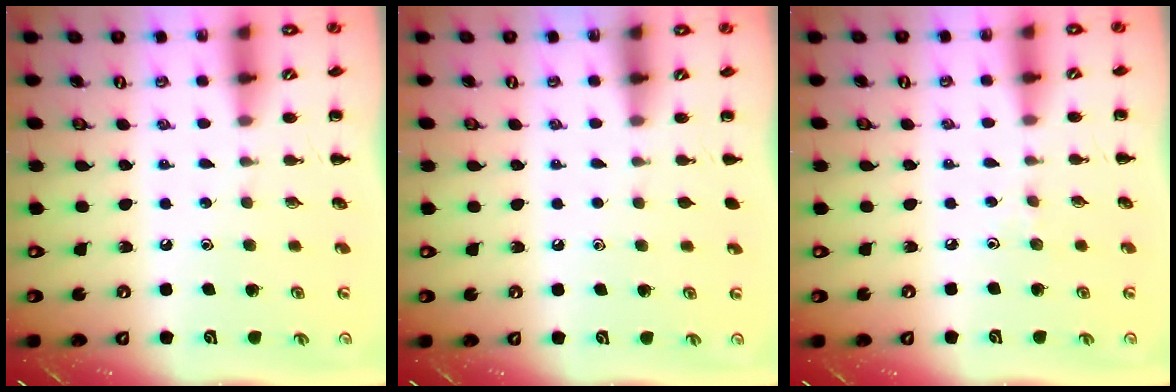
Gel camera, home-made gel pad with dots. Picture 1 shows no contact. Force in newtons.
{"total": 0.6, "press": 0.6, "slide": 0.1}
{"total": 2.2, "press": 2.1, "slide": 0.9}